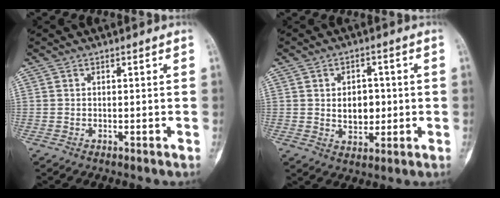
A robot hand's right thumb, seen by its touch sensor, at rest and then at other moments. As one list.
[{"total": 6.7, "force": [0.3, 4.7, 4.7], "torque": [-0.046, -0.002, 0.011]}]